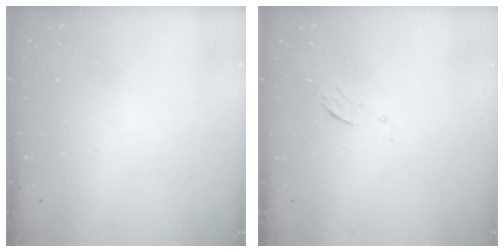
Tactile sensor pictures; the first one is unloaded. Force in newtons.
{"total": 4.0, "press": 3.7, "slide": 1.4}